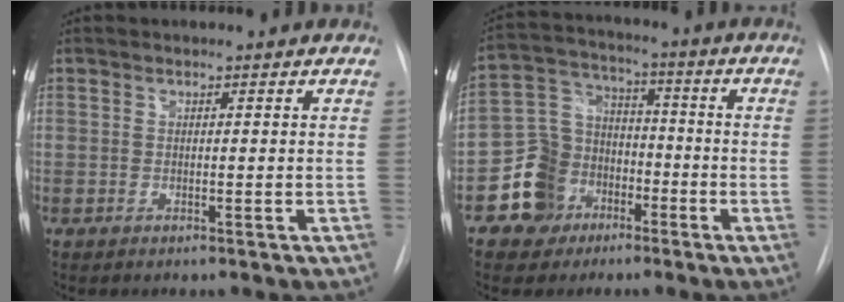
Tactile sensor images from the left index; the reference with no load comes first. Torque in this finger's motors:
{"motor_torque": [0.10, 0.40, -0.01, -0.03]}